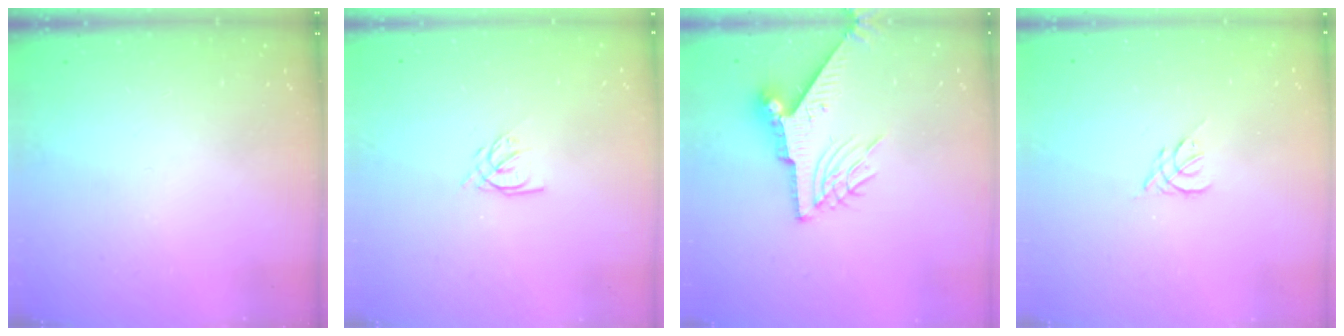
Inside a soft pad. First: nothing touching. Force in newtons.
{"total": 3.4, "press": 3.4, "slide": 0.2}
{"total": 9.2, "press": 9.1, "slide": 1.1}
{"total": 1.3, "press": 1.2, "slide": 0.6}